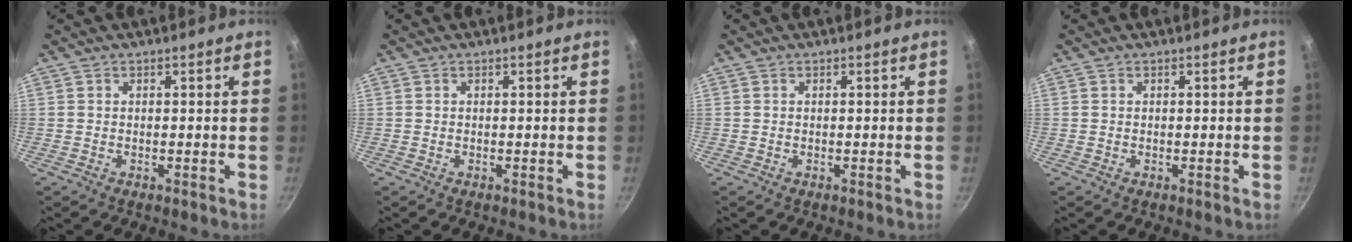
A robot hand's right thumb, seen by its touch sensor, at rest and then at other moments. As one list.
[{"total": 0.0}, {"total": 0.0}, {"total": 0.0}]